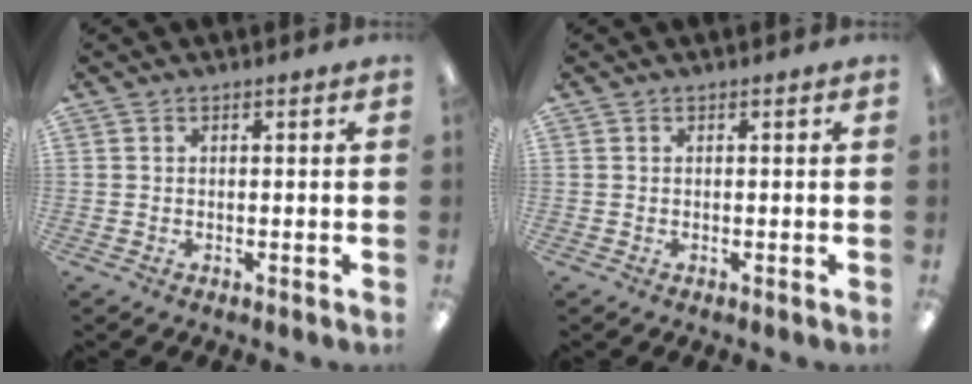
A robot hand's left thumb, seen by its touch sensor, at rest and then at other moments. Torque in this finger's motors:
{"motor_torque": [0.00, 0.00, -0.13, 0.13, 0.00]}